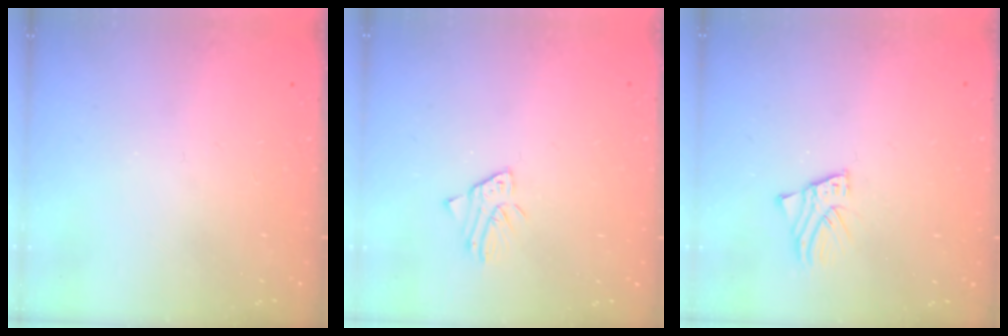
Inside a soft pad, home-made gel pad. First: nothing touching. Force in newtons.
{"total": 1.2, "press": 1.2, "slide": 0.1}
{"total": 2.0, "press": 2.0, "slide": 0.1}